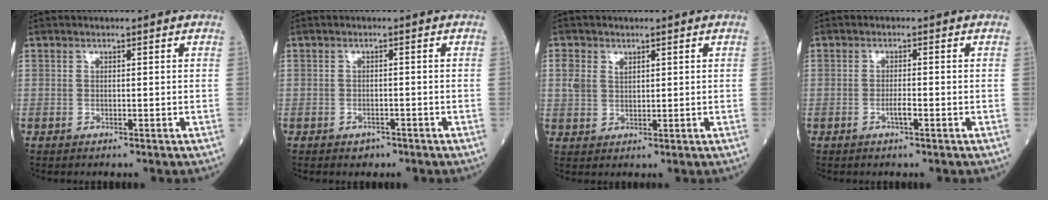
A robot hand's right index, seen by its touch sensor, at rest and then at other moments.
{"total": 1.6, "force": [-1.1, 1.0, 0.5], "torque": [-0.008, 0.002, -0.014]}
{"total": 3.6, "force": [1.4, 2.5, 2.2], "torque": [-0.058, 0.014, 0.034]}
{"total": 1.6, "force": [-0.7, 0.1, 1.4], "torque": [-0.026, 0.001, -0.014]}